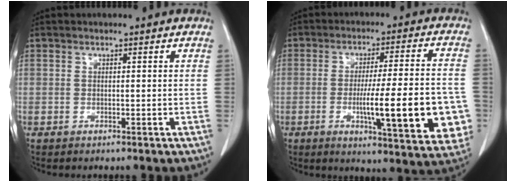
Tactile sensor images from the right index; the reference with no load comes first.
{"total": 17.3, "force": [-4.1, 2.6, 16.6], "torque": [-0.182, 0.005, -0.042]}